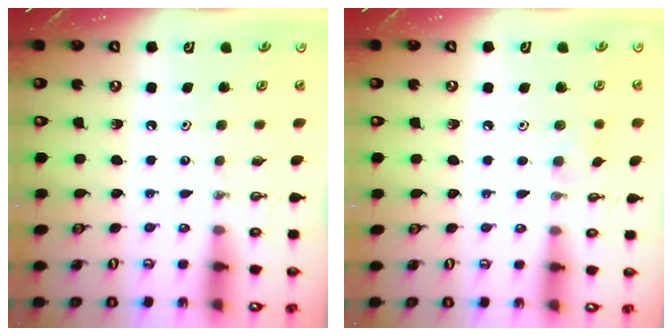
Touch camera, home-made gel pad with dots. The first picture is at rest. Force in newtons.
{"total": 5.8, "press": 5.7, "slide": 0.8}